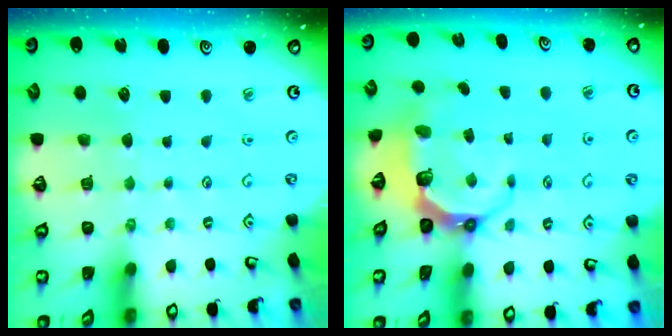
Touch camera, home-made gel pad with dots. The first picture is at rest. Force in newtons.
{"total": 6.8, "press": 5.6, "slide": 3.9}